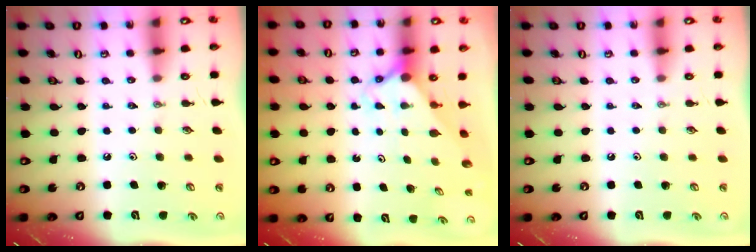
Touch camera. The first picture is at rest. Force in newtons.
{"total": 2.2, "press": 2.2, "slide": 0.2}
{"total": 0.0}